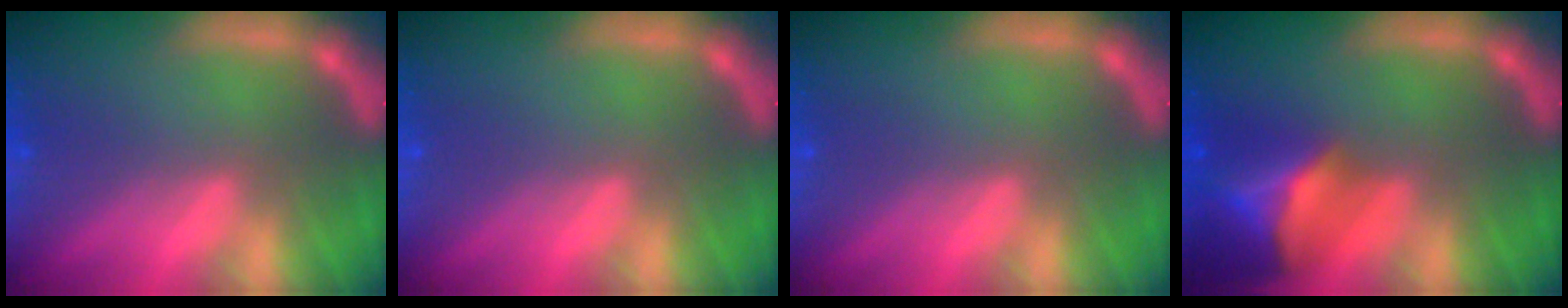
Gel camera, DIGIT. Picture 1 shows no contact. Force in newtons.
{"total": 0.0}
{"total": 0.0}
{"total": 8.0}